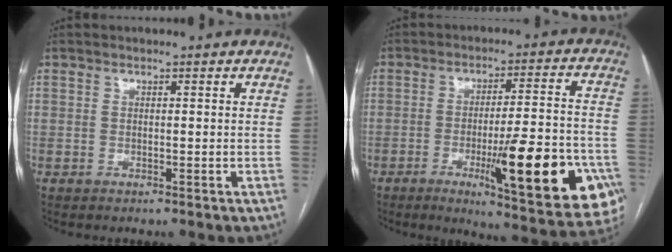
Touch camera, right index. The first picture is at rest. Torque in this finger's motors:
{"motor_torque": [1.52, -0.62, 0.46, 0.11]}